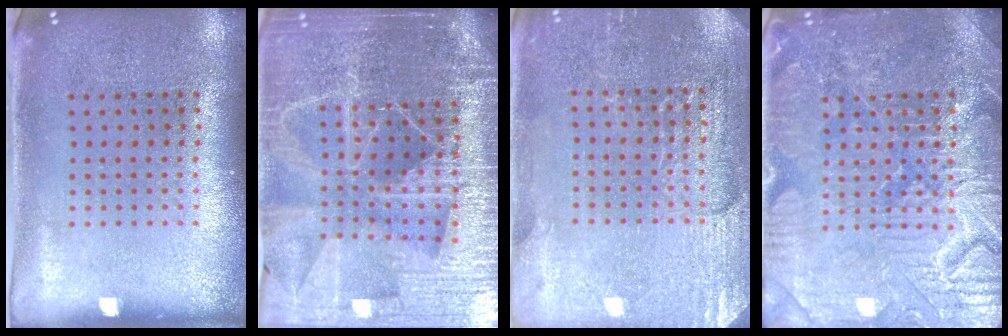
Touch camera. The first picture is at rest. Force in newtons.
{"total": 5.5, "press": 4.9, "slide": 2.4}
{"total": 2.9, "press": 2.8, "slide": 0.2}
{"total": 6.4, "press": 6.4, "slide": 0.8}